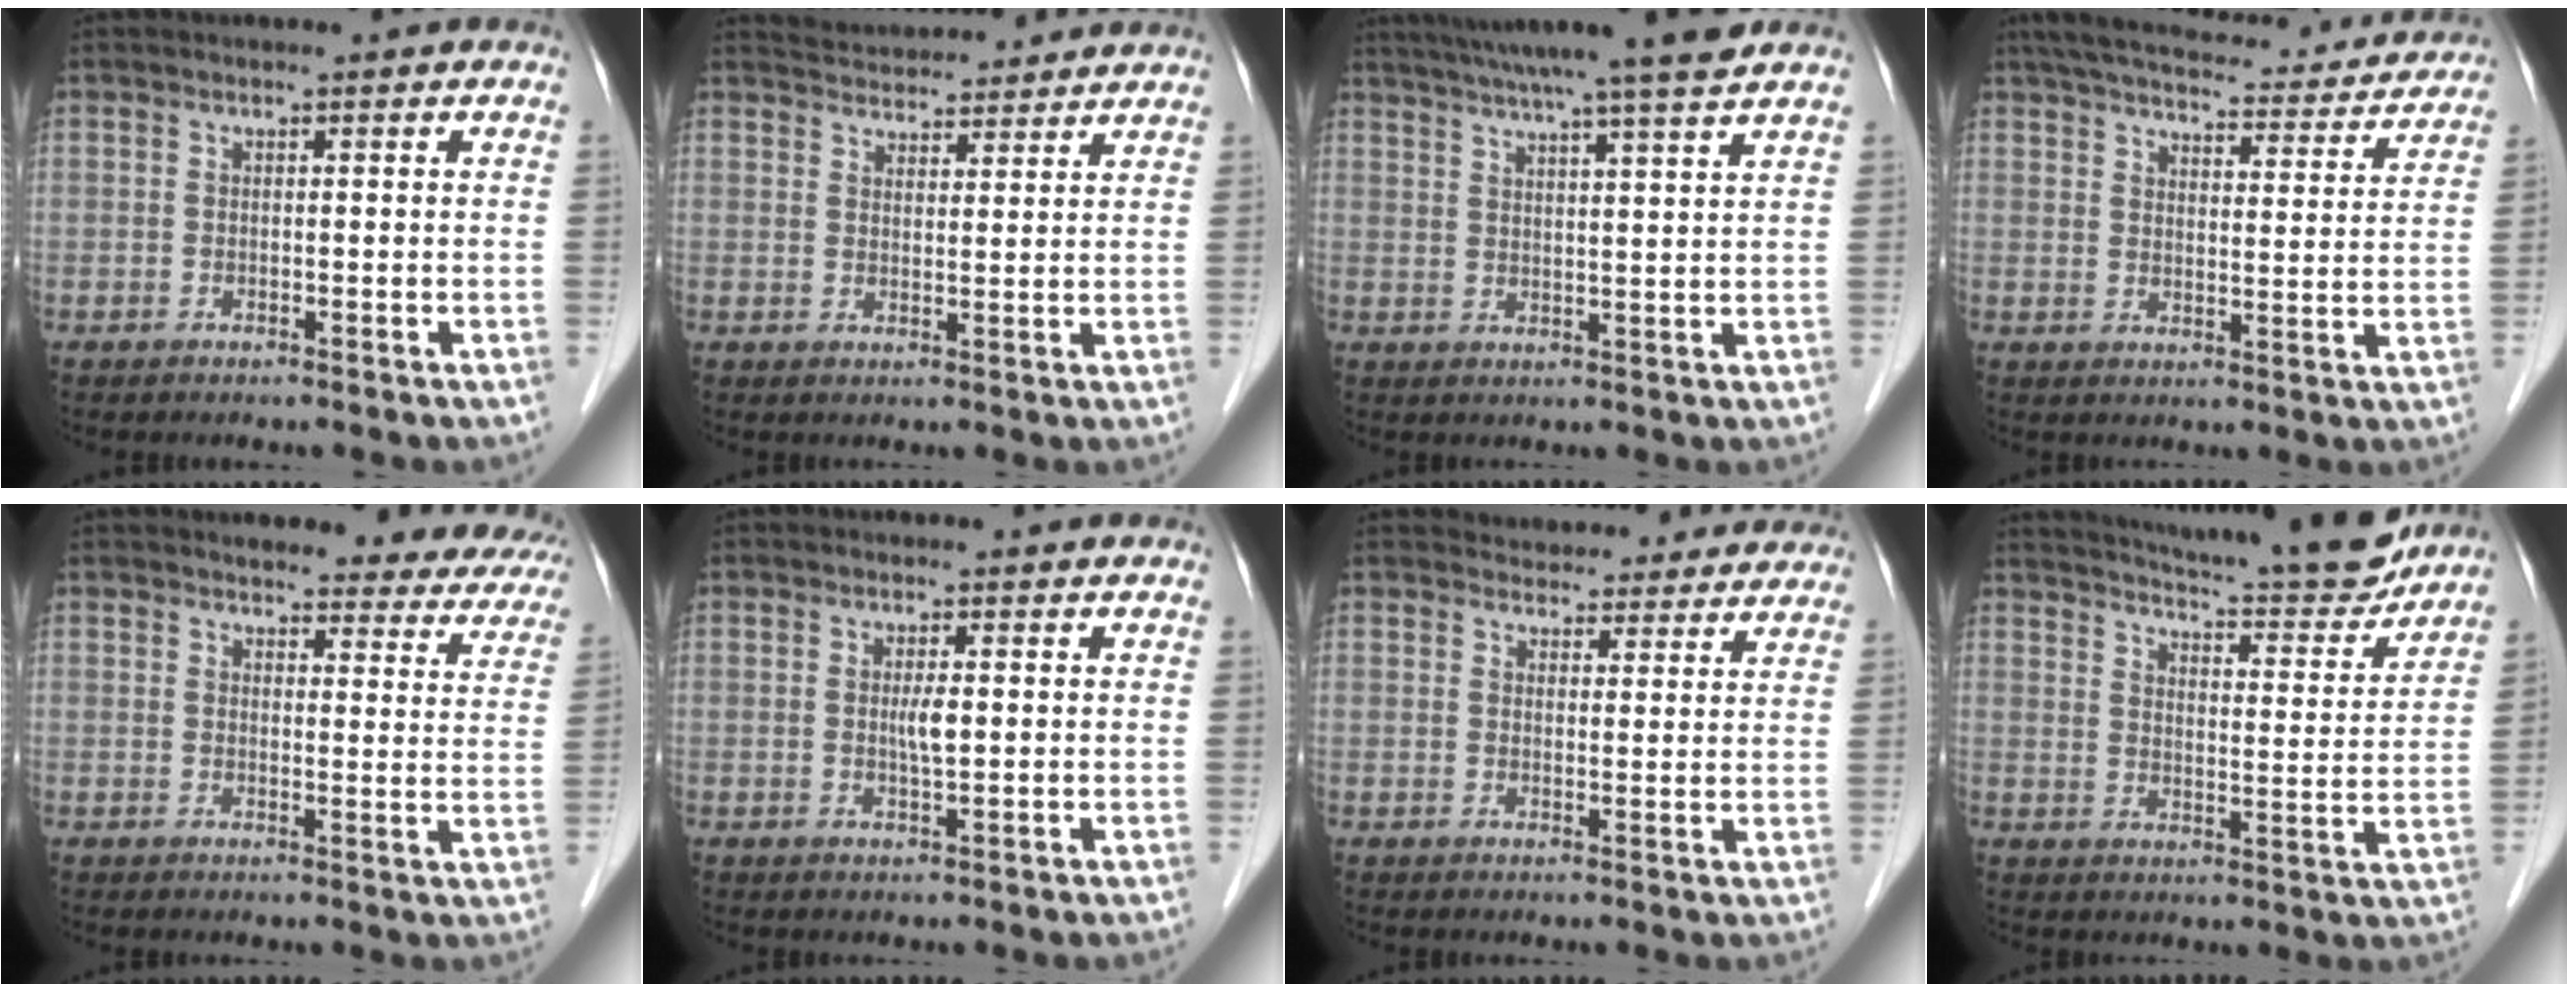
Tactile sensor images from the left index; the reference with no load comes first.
{"total": 8.9, "force": [8.7, 1.6, 1.5], "torque": [-0.024, 0.024, 0.119]}
{"total": 14.3, "force": [12.2, -1.0, 7.3], "torque": [-0.127, 0.011, 0.167]}
{"total": 22.8, "force": [20.5, 4.8, 8.8], "torque": [-0.140, 0.013, 0.261]}
{"total": 18.9, "force": [17.5, 4.7, 5.3], "torque": [-0.034, -0.044, 0.178]}
{"total": 2.1, "force": [0.2, 0.3, 2.1], "torque": [-0.040, -0.002, 0.004]}
{"total": 11.9, "force": [11.2, 3.6, 1.8], "torque": [0.003, 0.011, 0.124]}
{"total": 18.8, "force": [17.2, 2.3, 7.0], "torque": [-0.107, -0.026, 0.226]}